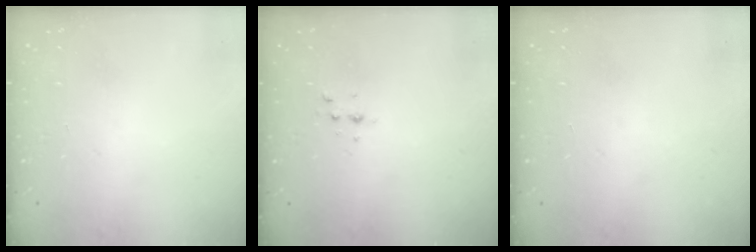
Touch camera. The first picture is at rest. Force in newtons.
{"total": 3.6, "press": 3.1, "slide": 1.7}
{"total": 0.0}